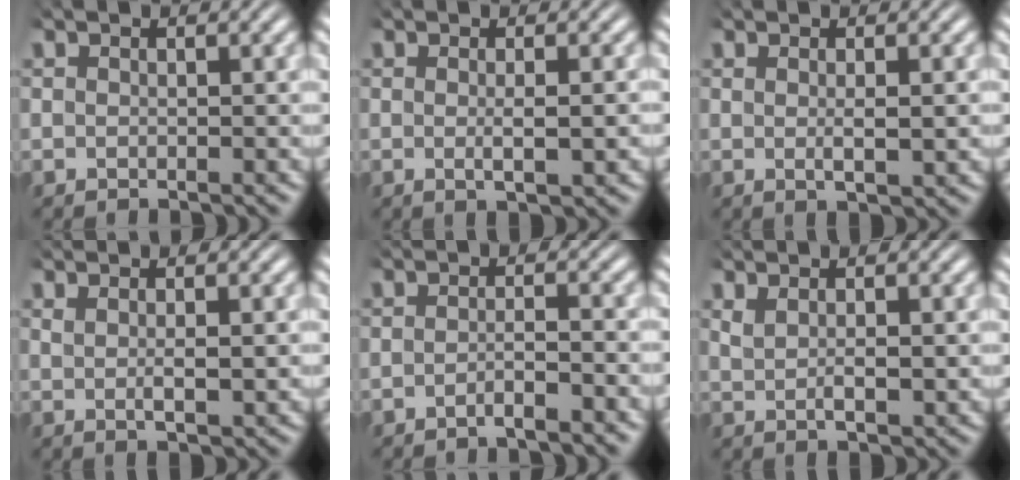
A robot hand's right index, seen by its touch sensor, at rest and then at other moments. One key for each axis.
{"total": 1.7, "fx": -0.3, "fy": -0.2, "fz": 1.6, "tx": -0.030, "ty": -0.005, "tz": -0.002}
{"total": 1.6, "fx": 0.1, "fy": -0.3, "fz": 1.6, "tx": -0.026, "ty": -0.005, "tz": 0.005}
{"total": 1.7, "fx": 0.4, "fy": -0.2, "fz": 1.7, "tx": -0.026, "ty": -0.004, "tz": 0.015}
{"total": 1.8, "fx": -1.5, "fy": -0.1, "fz": 1.1, "tx": -0.016, "ty": -0.002, "tz": -0.030}
{"total": 1.8, "fx": 0.7, "fy": 0.3, "fz": 1.7, "tx": -0.031, "ty": -0.005, "tz": 0.021}